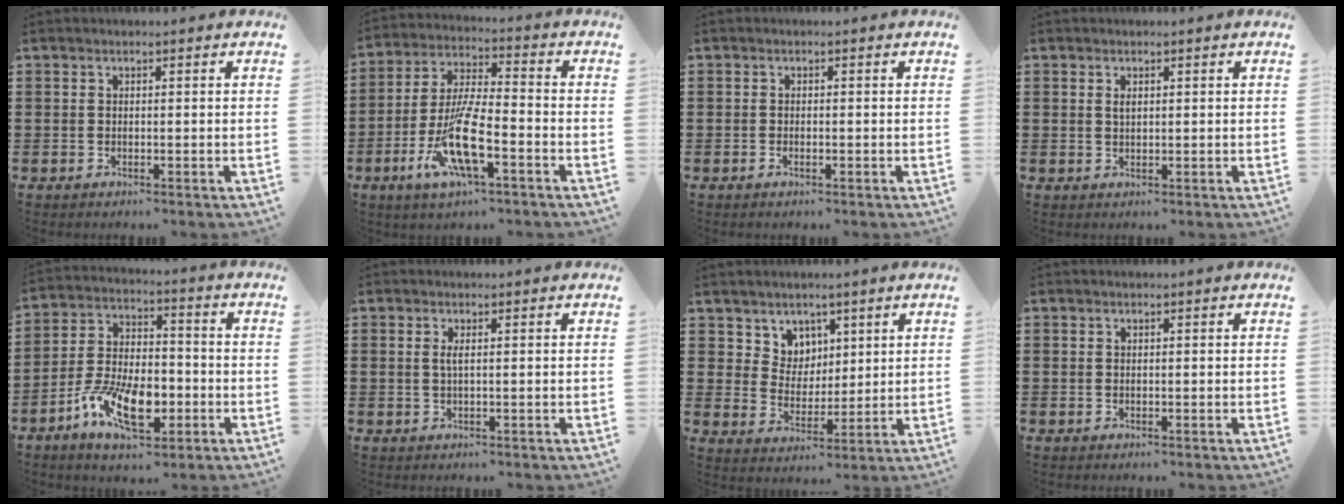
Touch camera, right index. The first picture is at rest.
{"total": 10.9, "force": [-4.7, 2.5, 9.5], "torque": [-0.207, -0.011, -0.090]}
{"total": 0.6, "force": [-0.4, 0.1, 0.5], "torque": [-0.011, -0.005, -0.006]}
{"total": 1.1, "force": [0.4, 0.5, 0.9], "torque": [-0.020, 0.004, 0.007]}
{"total": 11.2, "force": [-4.9, 5.3, 8.6], "torque": [-0.181, 0.006, -0.087]}
{"total": 1.3, "force": [0.2, 0.1, 1.3], "torque": [-0.027, 0.000, 0.003]}
{"total": 5.6, "force": [3.7, 4.3, 0.0], "torque": [-0.030, 0.000, 0.070]}
{"total": 0.0}